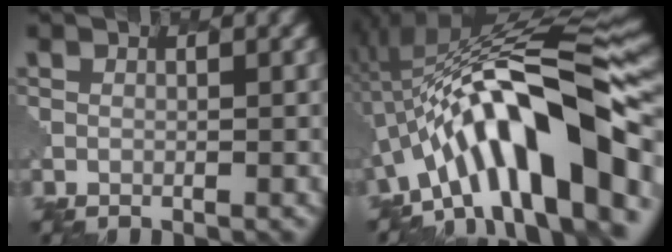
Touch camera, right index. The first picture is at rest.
{"total": 13.6, "force": [-3.9, 4.3, 12.2], "torque": [-0.176, 0.030, -0.064]}